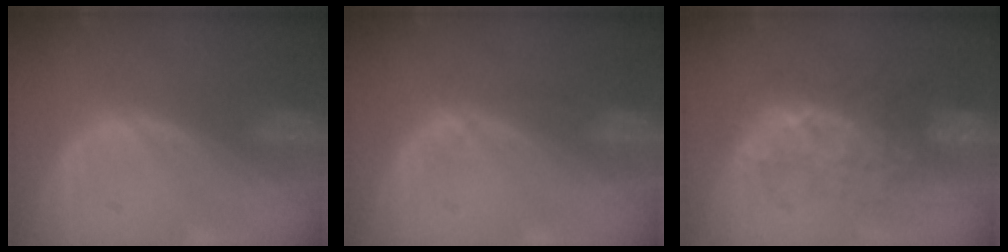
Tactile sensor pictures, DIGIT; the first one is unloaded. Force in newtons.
{"total": 1.1, "press": 1.1, "slide": 0.2}
{"total": 8.2, "press": 7.9, "slide": 2.3}